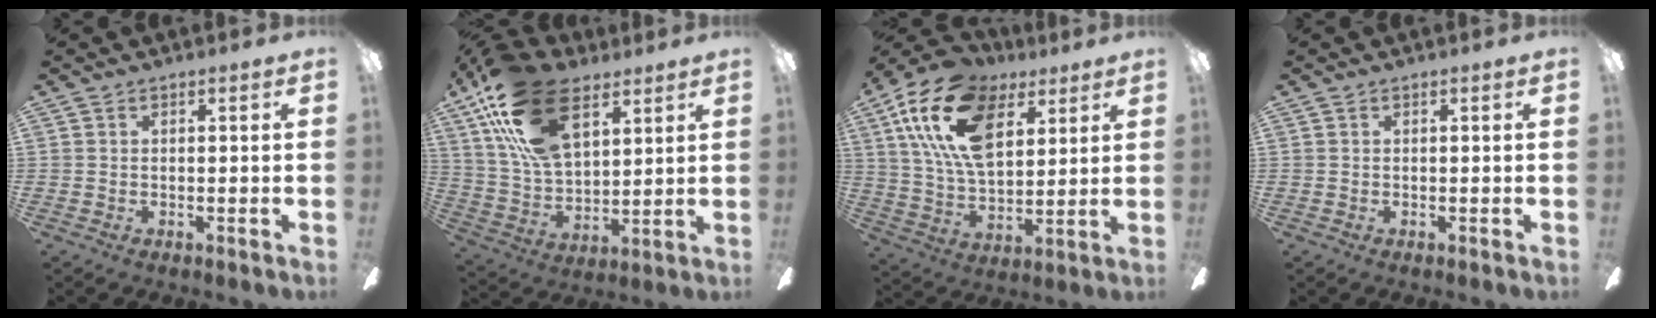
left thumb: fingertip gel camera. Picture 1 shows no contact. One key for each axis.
{"total": 23.3, "fx": 12.3, "fy": 12.3, "fz": 15.4, "tx": -0.311, "ty": -0.043, "tz": 0.220}
{"total": 21.2, "fx": 10.0, "fy": 12.0, "fz": 14.3, "tx": -0.280, "ty": -0.017, "tz": 0.178}
{"total": 0.0}